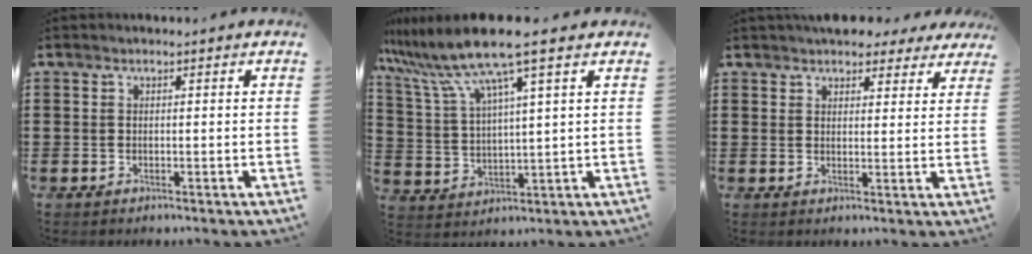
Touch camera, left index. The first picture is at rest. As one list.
[{"total": 10.6, "force": [7.5, 0.2, 7.4], "torque": [-0.183, -0.035, 0.121]}, {"total": 4.6, "force": [4.0, 1.7, 1.4], "torque": [-0.031, -0.003, 0.074]}]